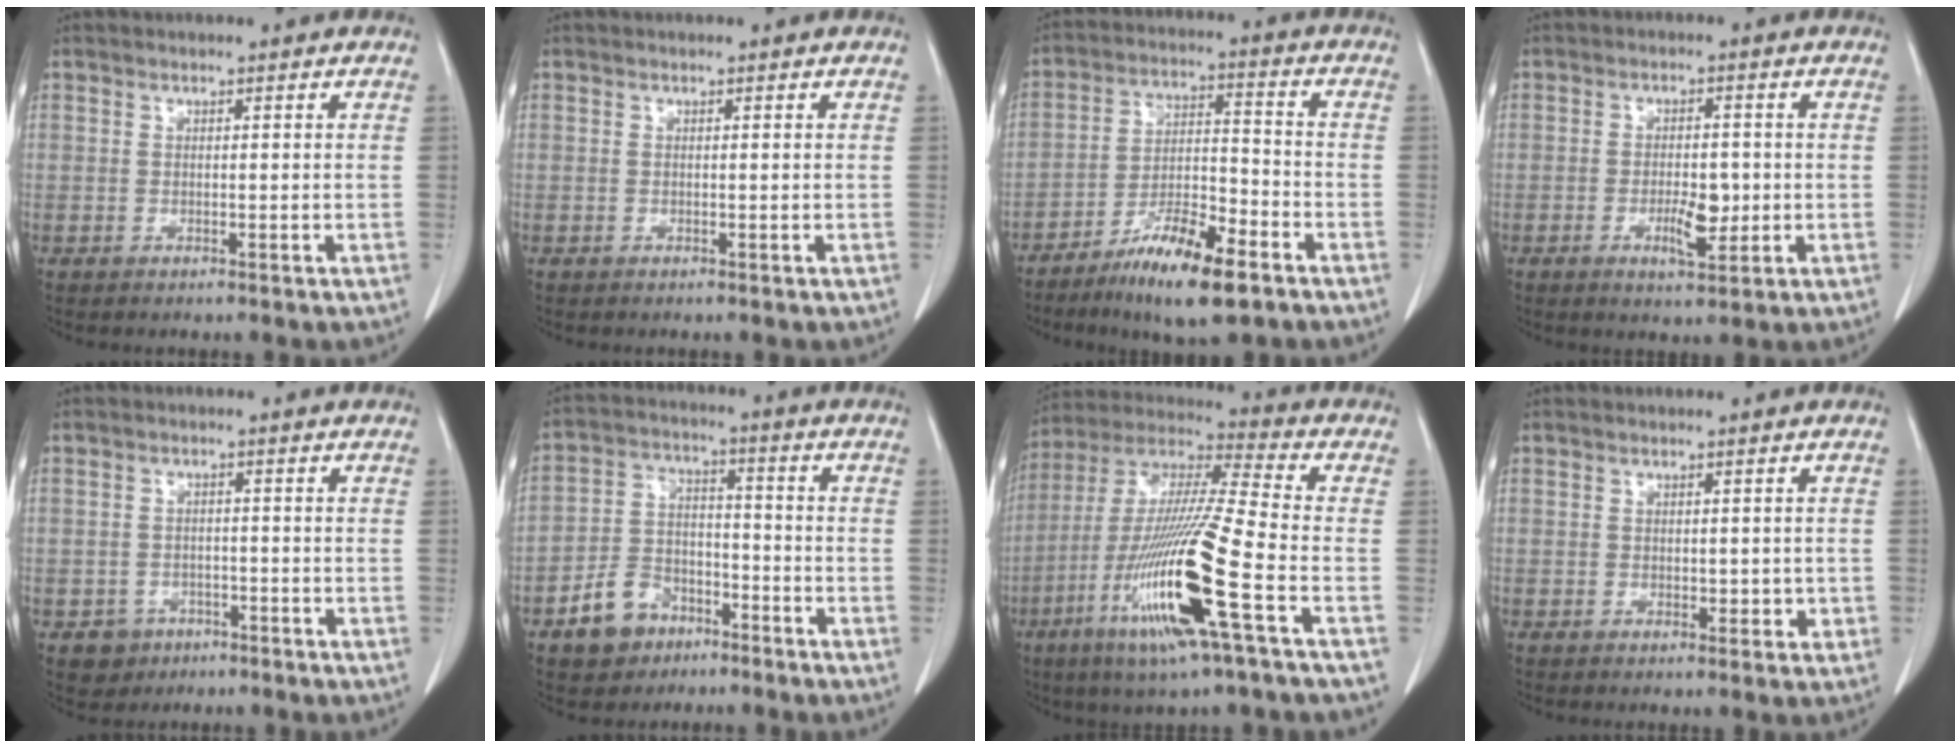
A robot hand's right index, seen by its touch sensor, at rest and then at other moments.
{"total": 0.0}
{"total": 12.3, "force": [-8.0, 2.2, 9.2], "torque": [-0.169, -0.015, -0.139]}
{"total": 4.7, "force": [-1.2, 1.7, 4.2], "torque": [-0.071, 0.000, -0.013]}
{"total": 3.7, "force": [-1.9, 3.2, 0.2], "torque": [0.003, 0.014, -0.025]}
{"total": 8.8, "force": [-5.3, 6.2, 3.4], "torque": [-0.075, 0.021, -0.088]}
{"total": 19.6, "force": [-7.4, 0.1, 18.1], "torque": [-0.389, -0.032, -0.147]}
{"total": 2.1, "force": [-0.2, 1.4, 1.5], "torque": [-0.017, 0.004, 0.004]}